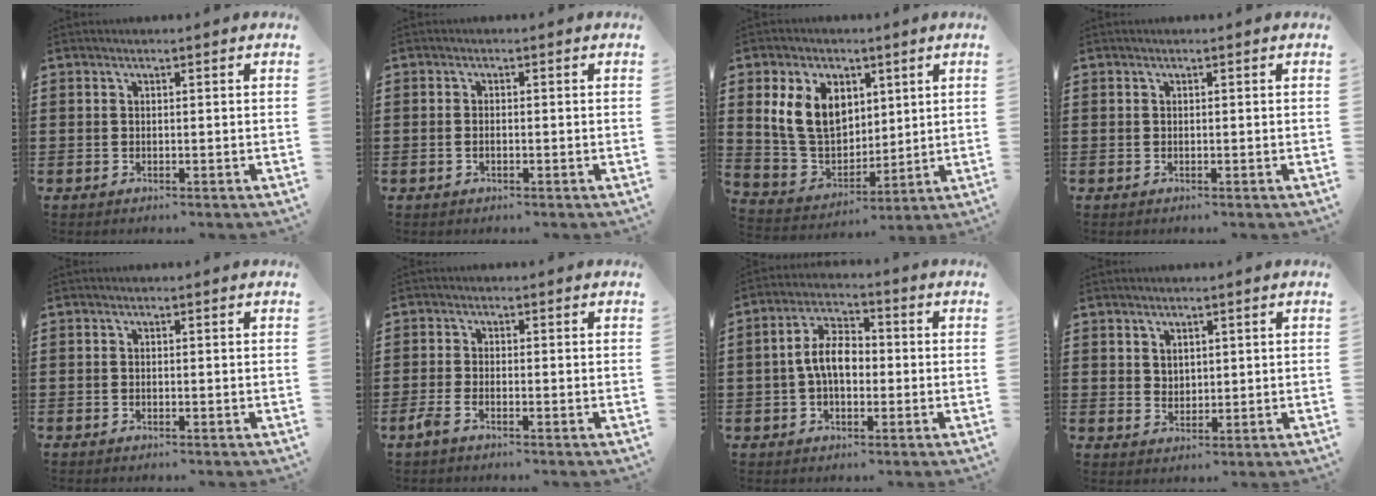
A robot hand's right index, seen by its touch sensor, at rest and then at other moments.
{"total": 1.0, "force": [-0.3, 0.4, 0.8], "torque": [-0.017, 0.000, -0.005]}
{"total": 10.1, "force": [3.3, 7.5, 6.0], "torque": [-0.154, 0.013, 0.059]}
{"total": 0.0}
{"total": 0.0}
{"total": 2.3, "force": [-1.5, 0.5, 1.6], "torque": [-0.049, -0.008, -0.034]}
{"total": 6.6, "force": [-0.5, 3.6, 5.5], "torque": [-0.114, 0.006, -0.013]}
{"total": 2.2, "force": [1.6, 1.4, 0.3], "torque": [-0.010, 0.006, 0.031]}